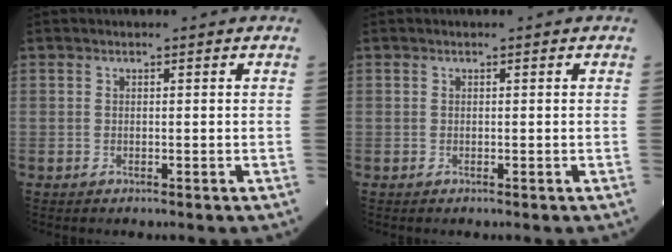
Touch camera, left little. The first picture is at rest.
{"total": 0.0}